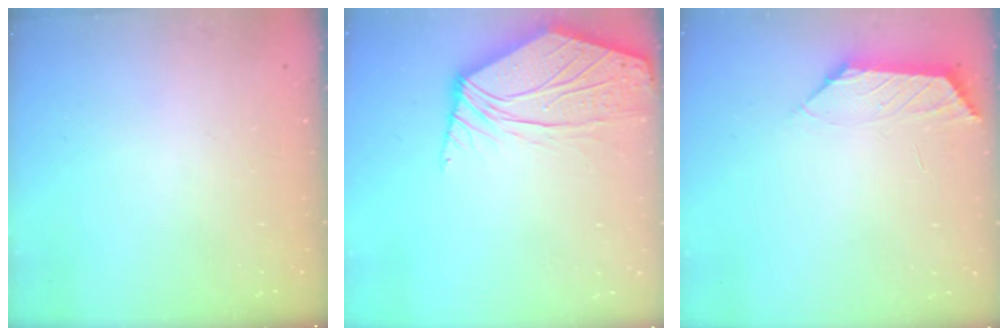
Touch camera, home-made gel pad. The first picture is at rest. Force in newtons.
{"total": 8.4, "press": 8.3, "slide": 1.5}
{"total": 1.8, "press": 1.7, "slide": 0.5}